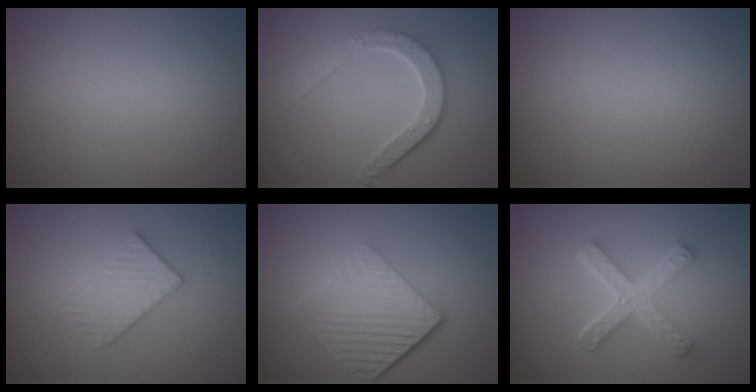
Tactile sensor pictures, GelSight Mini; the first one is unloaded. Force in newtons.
{"total": 4.7, "press": 3.6, "slide": 3.1}
{"total": 0.0}
{"total": 3.7, "press": 3.6, "slide": 0.6}
{"total": 6.4, "press": 4.3, "slide": 4.8}
{"total": 5.3, "press": 3.7, "slide": 3.9}